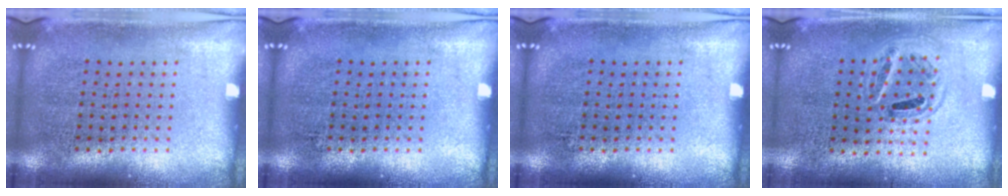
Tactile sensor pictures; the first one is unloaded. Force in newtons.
{"total": 0.0}
{"total": 0.0}
{"total": 0.9, "press": 0.8, "slide": 0.2}